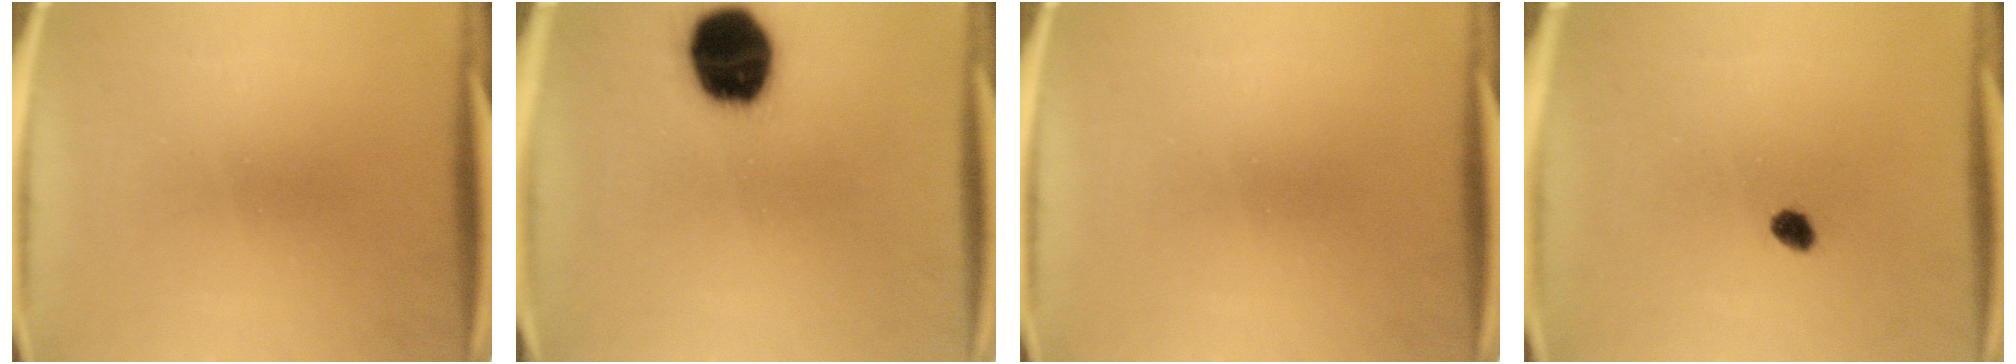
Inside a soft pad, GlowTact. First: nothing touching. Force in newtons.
{"total": 18.2}
{"total": 0.0}
{"total": 2.2}